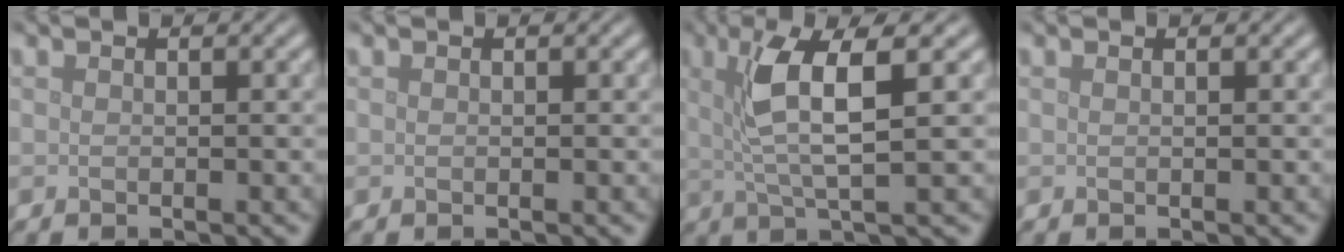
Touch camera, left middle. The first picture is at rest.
{"total": 0.0}
{"total": 5.5, "force": [1.8, 1.1, 5.1], "torque": [-0.101, 0.005, 0.034]}
{"total": 0.0}